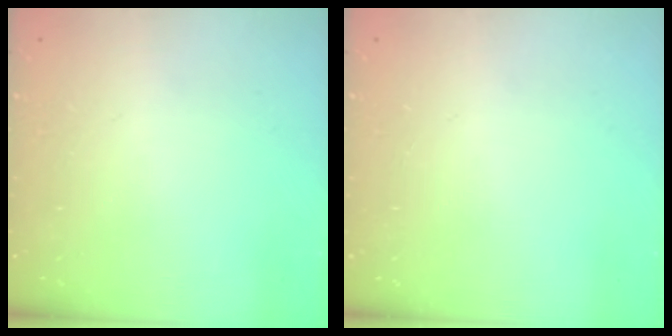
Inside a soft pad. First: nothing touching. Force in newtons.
{"total": 0.0}